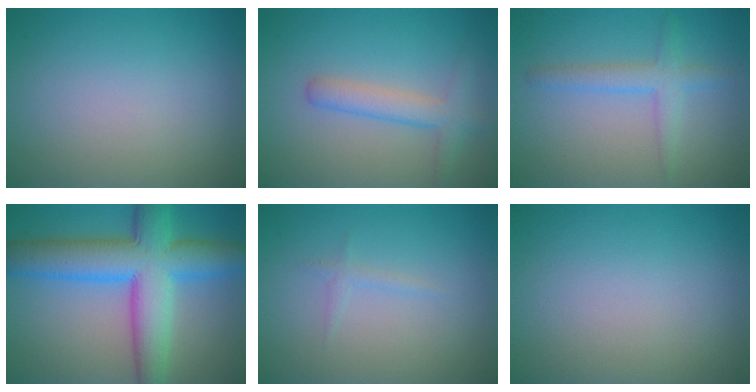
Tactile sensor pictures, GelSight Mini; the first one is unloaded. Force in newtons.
{"total": 2.9, "press": 2.9, "slide": 0.2}
{"total": 2.6, "press": 2.6, "slide": 0.1}
{"total": 10.4, "press": 10.4, "slide": 0.3}
{"total": 0.8, "press": 0.8, "slide": 0.1}
{"total": 0.0}